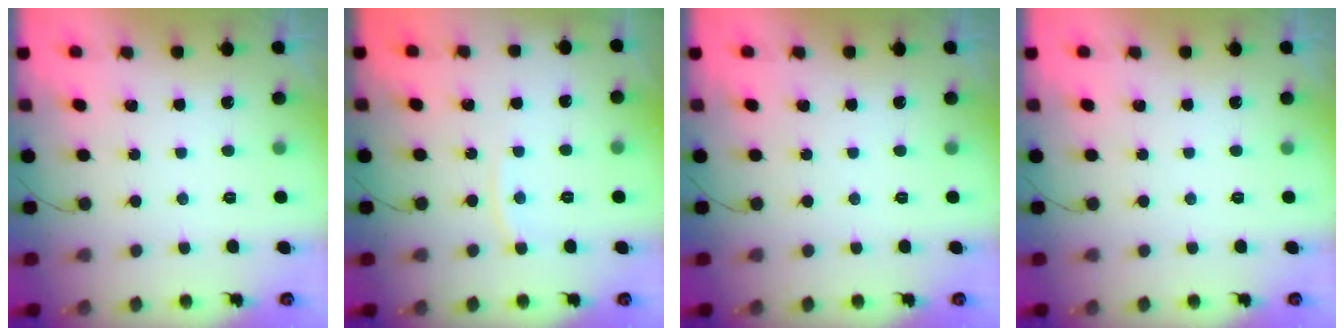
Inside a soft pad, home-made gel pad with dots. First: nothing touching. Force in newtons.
{"total": 4.6, "press": 4.6, "slide": 0.7}
{"total": 0.0}
{"total": 0.0}